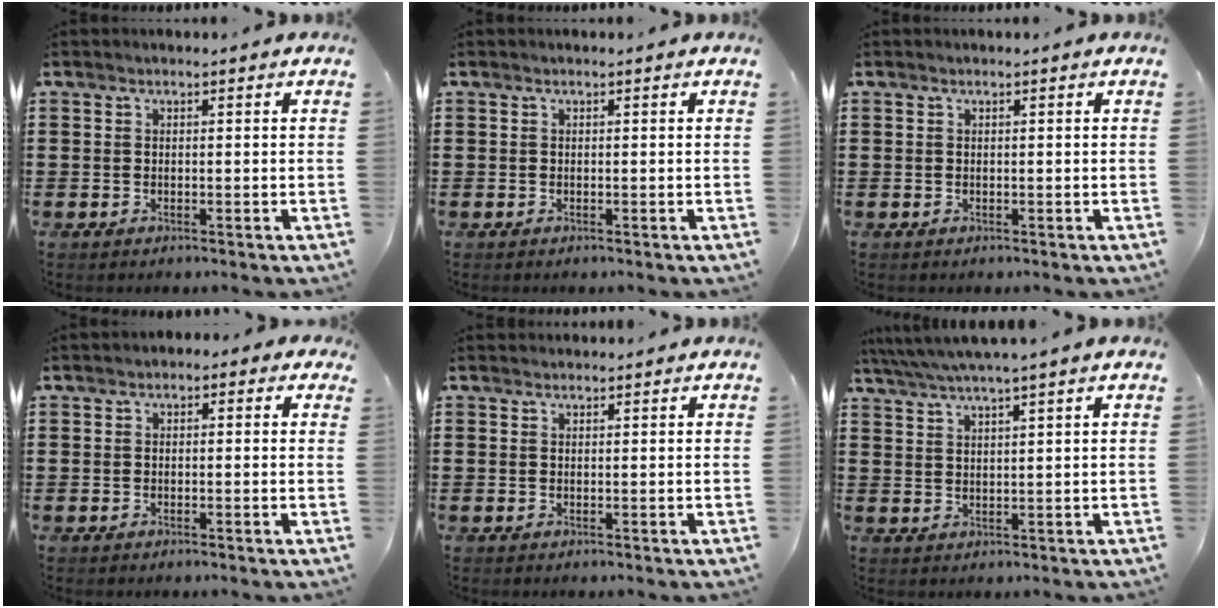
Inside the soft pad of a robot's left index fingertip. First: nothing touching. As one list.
[{"total": 0.0}, {"total": 0.0}, {"total": 0.8, "force": [-0.3, 0.7, 0.4], "torque": [-0.010, 0.006, -0.008]}, {"total": 0.6, "force": [0.6, 0.1, 0.0], "torque": [-0.003, 0.000, 0.012]}, {"total": 3.2, "force": [2.6, -0.6, 1.7], "torque": [-0.040, -0.004, 0.045]}]